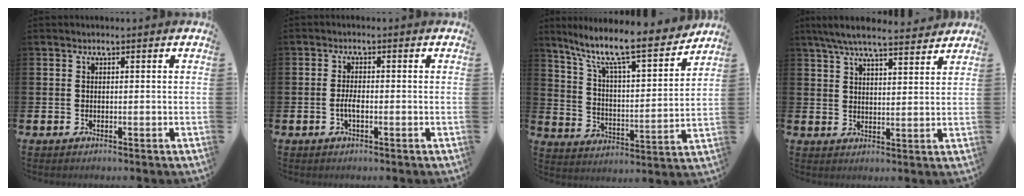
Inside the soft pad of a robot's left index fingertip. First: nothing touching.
{"total": 1.9, "force": [-0.7, 0.7, 1.7], "torque": [-0.031, 0.002, -0.014]}
{"total": 10.5, "force": [8.8, 1.5, 5.5], "torque": [-0.138, -0.062, 0.143]}
{"total": 6.7, "force": [6.2, 0.8, 2.4], "torque": [-0.061, -0.027, 0.110]}